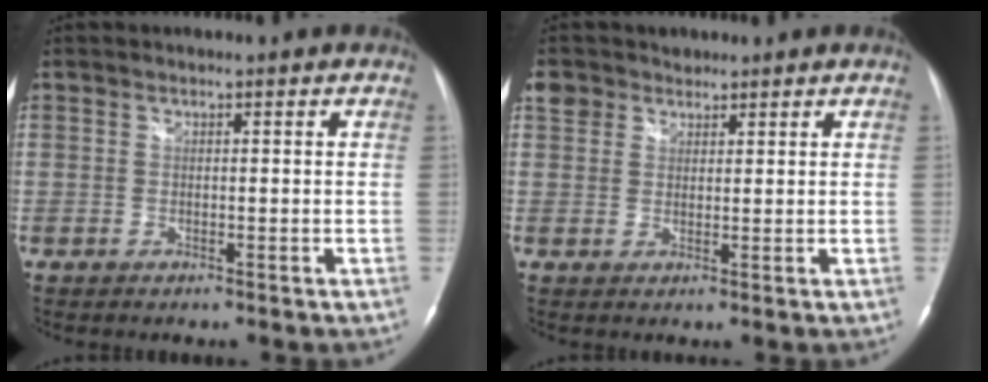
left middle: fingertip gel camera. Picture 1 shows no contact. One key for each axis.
{"total": 3.7, "fx": 2.4, "fy": 2.8, "fz": 0.4, "tx": -0.011, "ty": 0.016, "tz": 0.042}